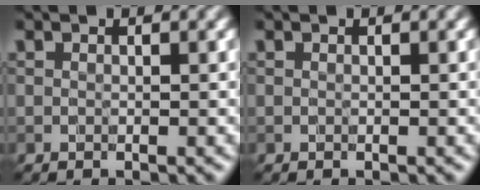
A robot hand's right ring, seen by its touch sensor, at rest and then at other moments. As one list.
[{"total": 0.0}]